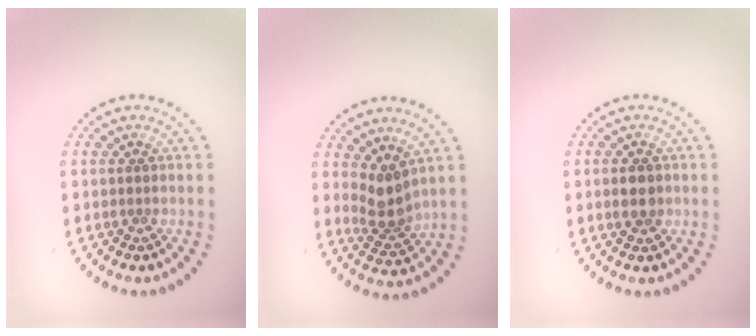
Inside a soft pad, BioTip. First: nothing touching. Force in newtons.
{"total": 2.9, "press": 2.2, "slide": 1.8}
{"total": 2.4, "press": 2.4, "slide": 0.1}